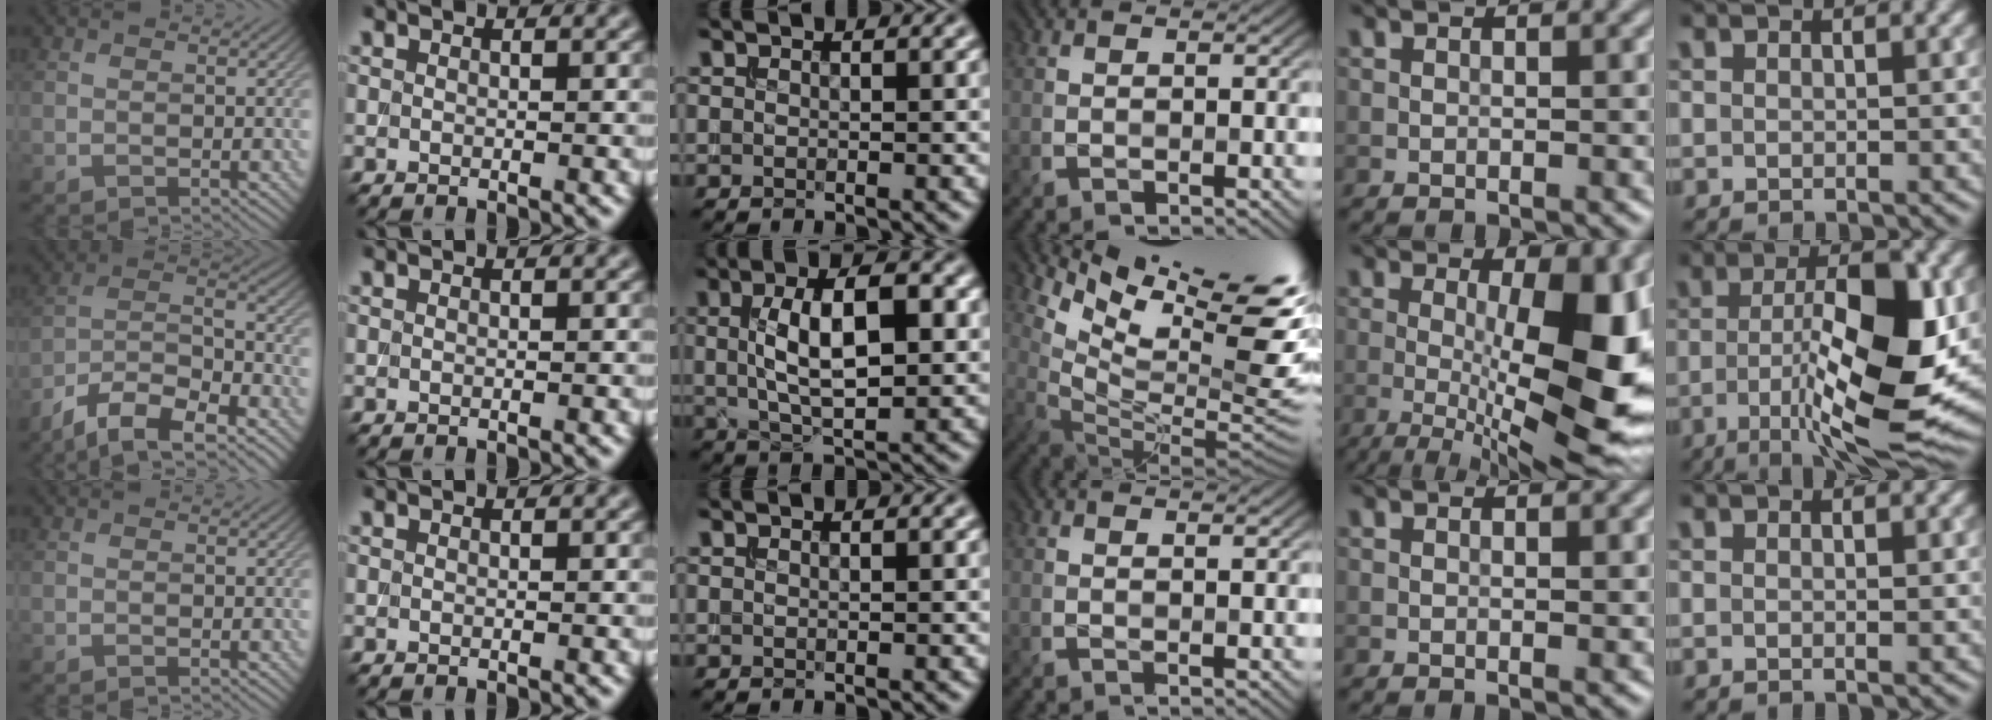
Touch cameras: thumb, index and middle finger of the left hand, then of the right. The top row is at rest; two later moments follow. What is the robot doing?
{"motion": "extract", "object": "backpack"}